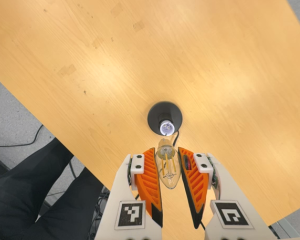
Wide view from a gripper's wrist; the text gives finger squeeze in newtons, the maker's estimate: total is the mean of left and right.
{"total": 13.4, "left": 14.0, "right": 12.7}